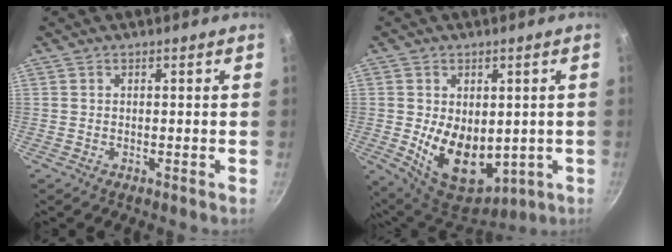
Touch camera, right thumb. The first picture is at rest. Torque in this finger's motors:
{"motor_torque": [-0.64, 1.05, 1.59, -0.20, 0.41]}